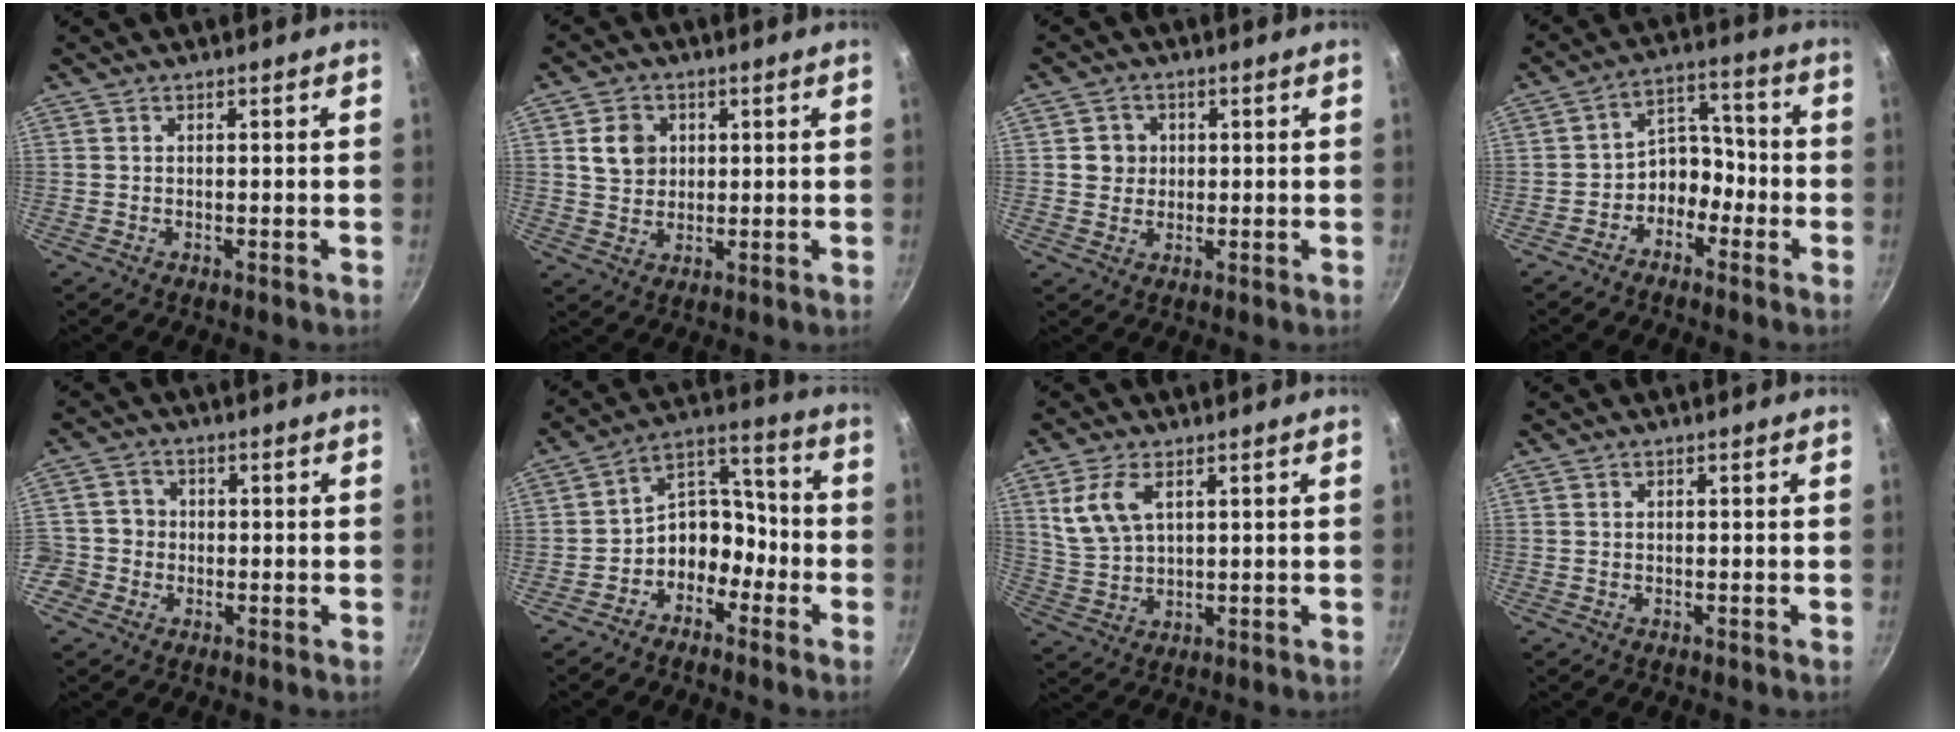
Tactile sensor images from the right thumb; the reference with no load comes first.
{"total": 6.3, "force": [1.5, 5.4, 2.9], "torque": [-0.029, 0.001, 0.028]}
{"total": 4.0, "force": [0.6, 3.8, 1.1], "torque": [0.008, 0.005, 0.006]}
{"total": 7.3, "force": [-3.6, 5.3, 3.4], "torque": [-0.010, 0.058, -0.072]}
{"total": 4.6, "force": [-1.5, 4.3, 0.7], "torque": [0.023, 0.016, -0.035]}
{"total": 9.9, "force": [-4.4, 7.3, 4.8], "torque": [-0.028, 0.076, -0.089]}
{"total": 7.8, "force": [3.2, 4.2, 5.7], "torque": [-0.112, -0.013, 0.072]}
{"total": 0.0}